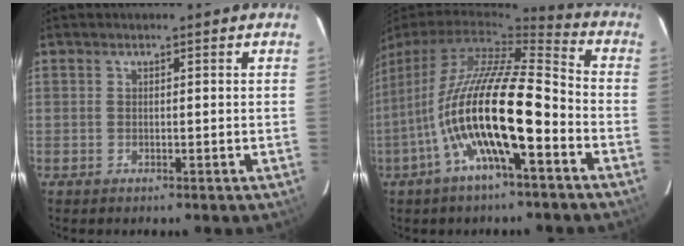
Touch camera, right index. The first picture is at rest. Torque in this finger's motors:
{"motor_torque": [1.29, -0.54, 1.05, 0.21]}